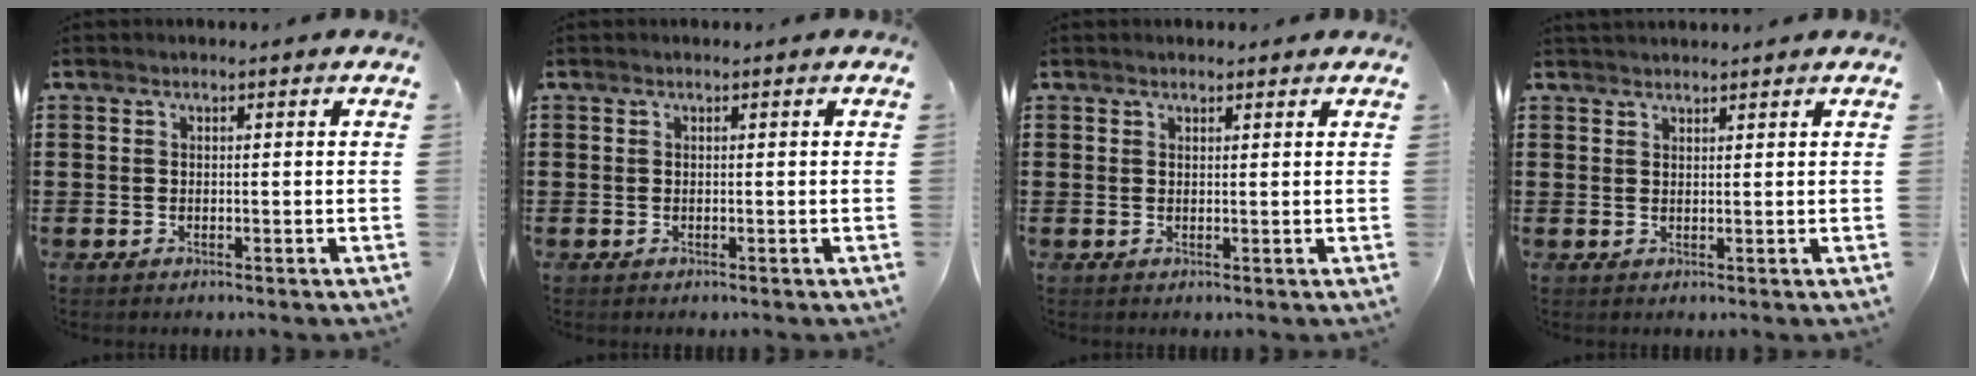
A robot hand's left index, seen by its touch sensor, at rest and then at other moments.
{"total": 0.0}
{"total": 1.0, "force": [0.9, 0.3, 0.2], "torque": [-0.006, 0.002, 0.018]}
{"total": 1.4, "force": [1.4, 0.1, 0.2], "torque": [-0.004, 0.000, 0.027]}